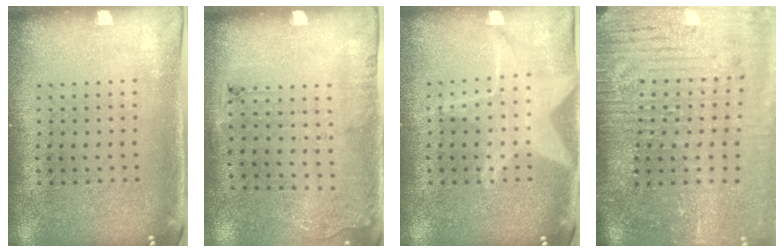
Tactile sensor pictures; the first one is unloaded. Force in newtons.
{"total": 1.8, "press": 1.2, "slide": 1.3}
{"total": 2.8, "press": 2.8, "slide": 0.3}
{"total": 5.1, "press": 4.3, "slide": 2.8}